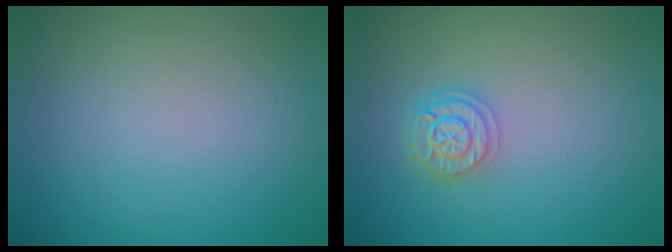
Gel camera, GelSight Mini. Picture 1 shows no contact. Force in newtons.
{"total": 2.8, "press": 2.3, "slide": 1.5}